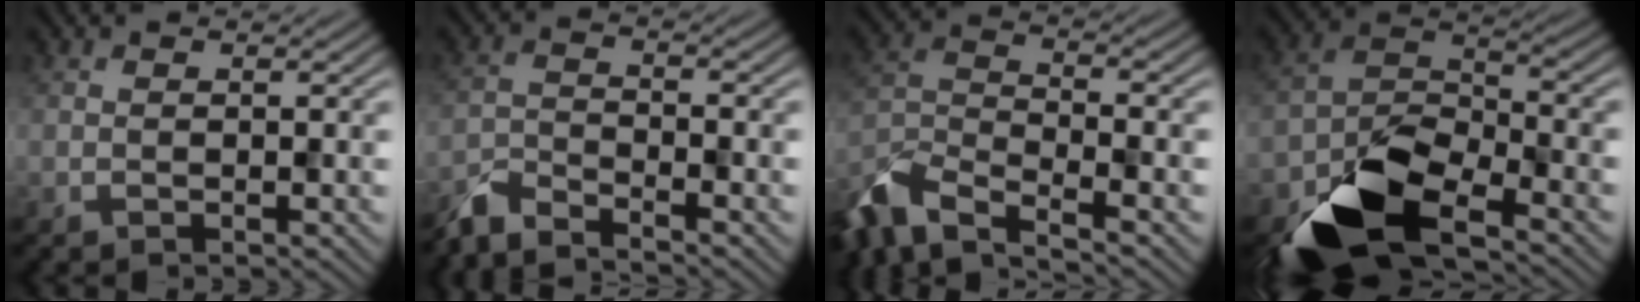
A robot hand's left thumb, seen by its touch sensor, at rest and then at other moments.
{"total": 4.5, "force": [-4.2, 0.6, 1.5], "torque": [-0.038, -0.007, -0.091]}
{"total": 8.6, "force": [-6.7, 2.4, 4.8], "torque": [-0.108, -0.014, -0.146]}
{"total": 11.8, "force": [-7.5, 5.2, 7.4], "torque": [-0.140, -0.011, -0.149]}